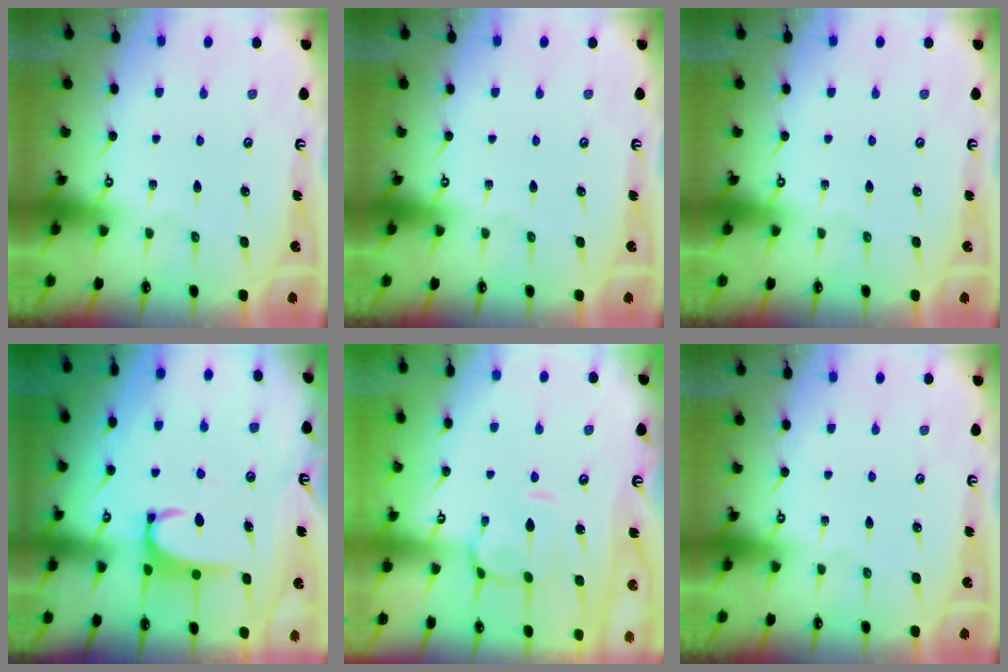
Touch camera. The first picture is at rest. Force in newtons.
{"total": 0.0}
{"total": 0.0}
{"total": 3.1, "press": 3.1, "slide": 0.4}
{"total": 1.6, "press": 1.4, "slide": 0.9}
{"total": 0.0}